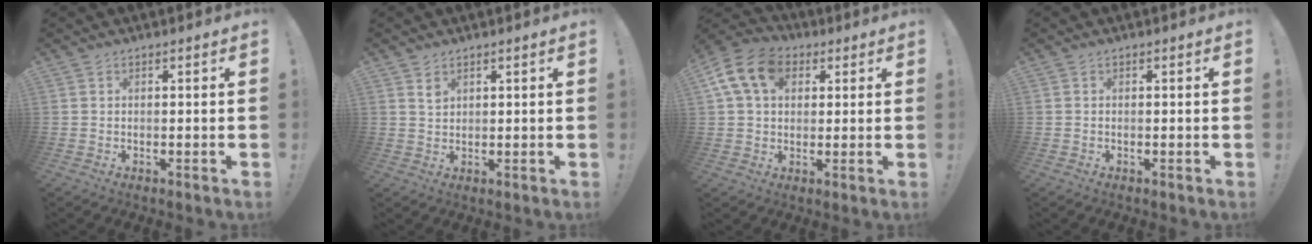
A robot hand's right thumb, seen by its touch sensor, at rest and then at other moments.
{"total": 2.2, "force": [1.6, 1.3, 0.7], "torque": [0.003, -0.014, 0.027]}
{"total": 13.5, "force": [4.8, 9.7, 8.1], "torque": [-0.145, -0.005, 0.095]}
{"total": 0.0}